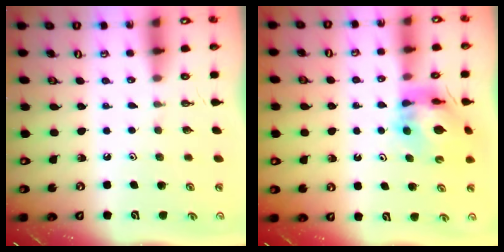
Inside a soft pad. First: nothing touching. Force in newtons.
{"total": 10.8, "press": 10.8, "slide": 1.2}